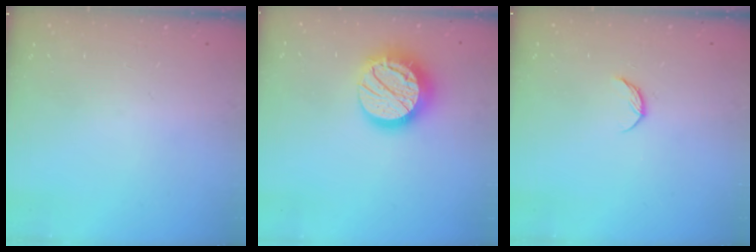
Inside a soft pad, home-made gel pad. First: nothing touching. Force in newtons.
{"total": 17.9, "press": 17.9, "slide": 1.0}
{"total": 4.6, "press": 4.6, "slide": 0.5}